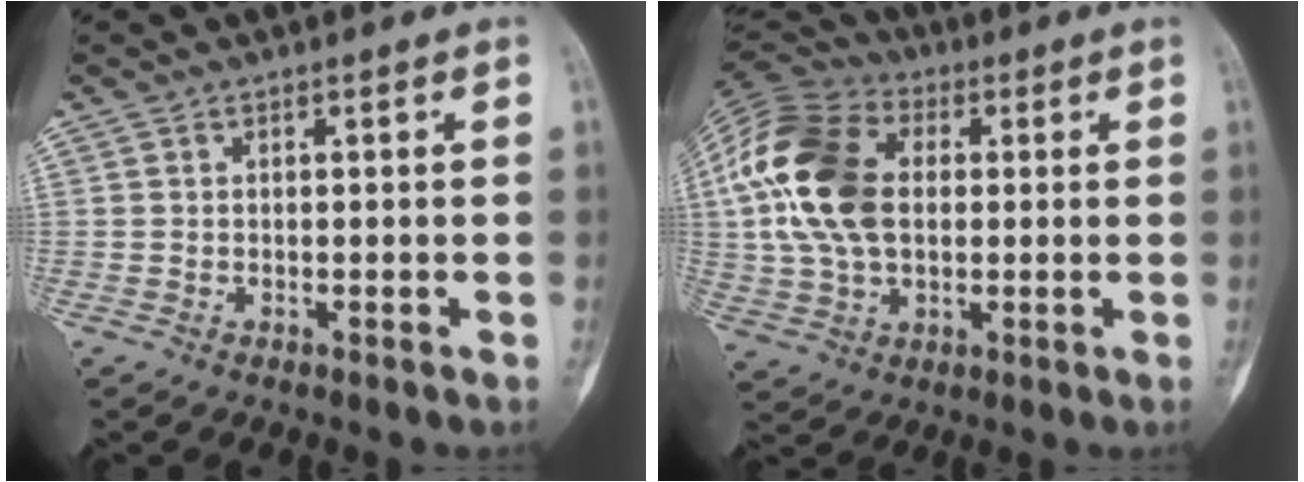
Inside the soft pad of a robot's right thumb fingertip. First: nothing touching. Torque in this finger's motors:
{"motor_torque": [0.84, 2.96, 1.15, -0.99, 0.55]}